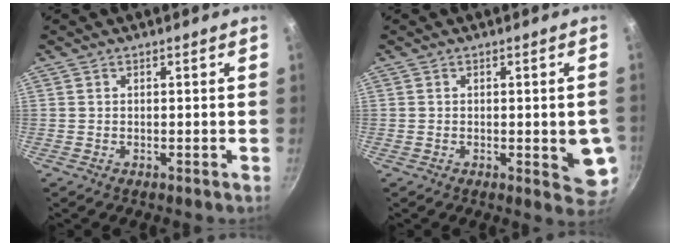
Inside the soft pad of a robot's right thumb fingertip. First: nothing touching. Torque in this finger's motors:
{"motor_torque": [2.60, 2.42, 1.28, -0.97, 0.24]}